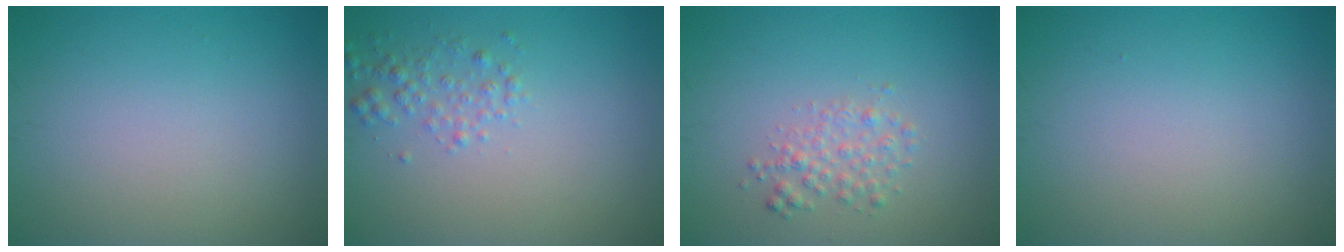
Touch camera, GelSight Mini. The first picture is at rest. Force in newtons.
{"total": 1.8, "press": 1.8, "slide": 0.1}
{"total": 2.0, "press": 2.0, "slide": 0.1}
{"total": 0.0}